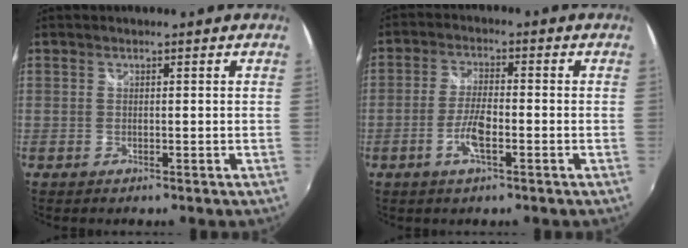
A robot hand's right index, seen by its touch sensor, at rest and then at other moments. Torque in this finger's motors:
{"motor_torque": [0.16, 0.06, 0.09, 0.03]}